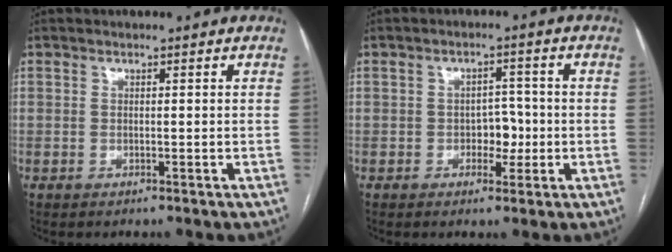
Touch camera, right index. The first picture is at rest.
{"total": 3.8, "force": [-0.9, 2.5, 2.8], "torque": [-0.033, 0.008, -0.011]}